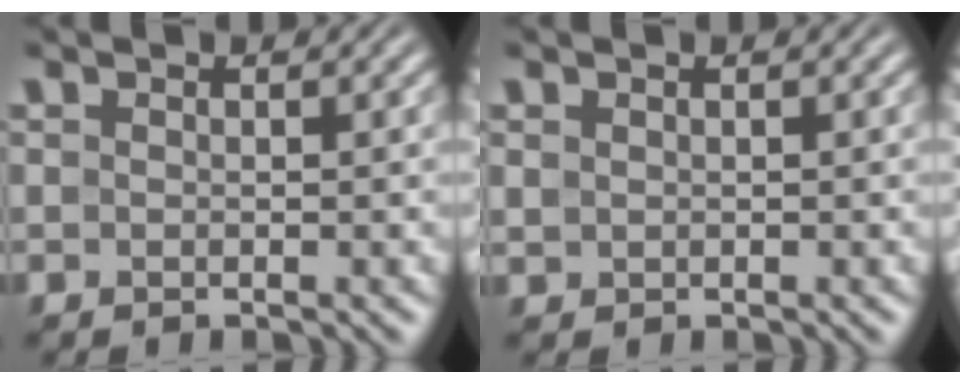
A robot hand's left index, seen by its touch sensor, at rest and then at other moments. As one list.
[{"total": 0.6, "force": [0.3, 0.5, 0.1], "torque": [-0.004, -0.001, 0.011]}]